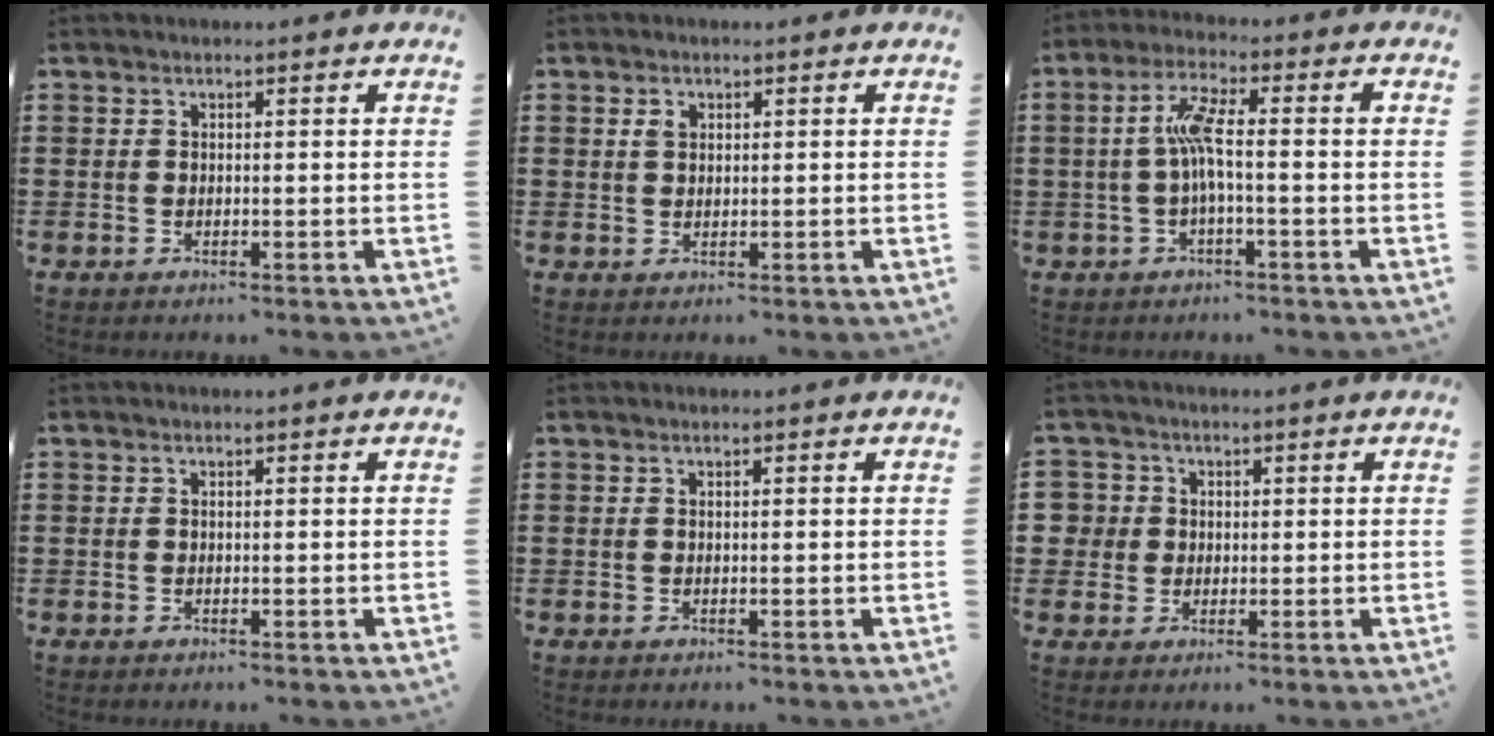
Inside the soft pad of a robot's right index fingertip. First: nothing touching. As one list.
[{"total": 1.5, "force": [0.6, 1.0, 0.9], "torque": [-0.021, 0.004, 0.011]}, {"total": 6.6, "force": [-0.6, 1.0, 6.5], "torque": [-0.141, -0.003, -0.022]}, {"total": 0.0}, {"total": 0.0}, {"total": 3.6, "force": [0.5, 3.6, 0.1], "torque": [-0.022, 0.013, 0.007]}]